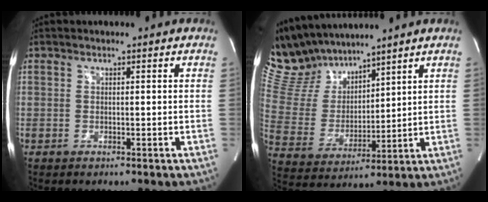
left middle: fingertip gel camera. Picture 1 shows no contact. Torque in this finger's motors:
{"motor_torque": [0.45, -1.29, -0.08, -0.08]}